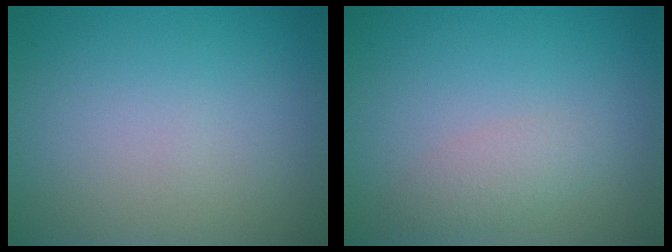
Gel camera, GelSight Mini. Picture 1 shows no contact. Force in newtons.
{"total": 1.8, "press": 1.8, "slide": 0.1}